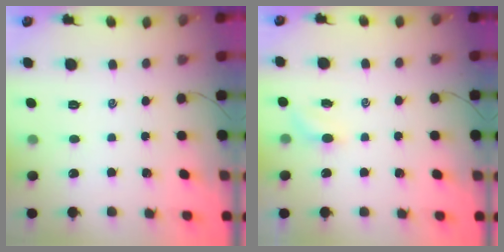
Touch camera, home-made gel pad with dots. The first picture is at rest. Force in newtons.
{"total": 2.6, "press": 2.4, "slide": 0.8}